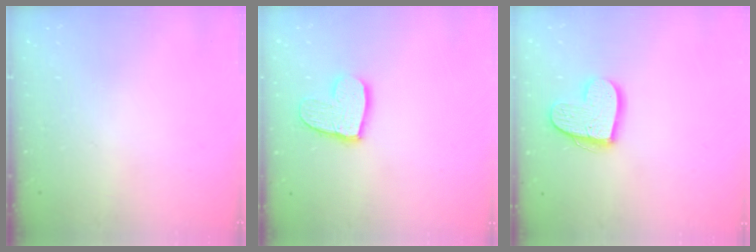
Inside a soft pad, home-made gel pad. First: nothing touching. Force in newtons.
{"total": 12.2, "press": 12.2, "slide": 1.0}
{"total": 13.9, "press": 13.9, "slide": 0.8}